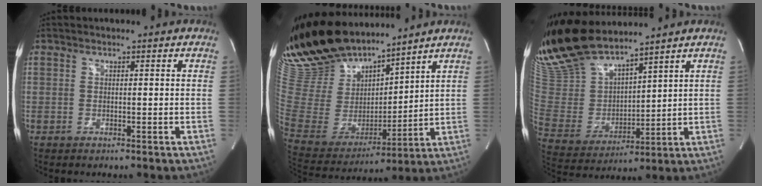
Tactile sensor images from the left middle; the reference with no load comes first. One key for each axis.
{"total": 20.2, "fx": 17.5, "fy": 5.3, "fz": 8.6, "tx": -0.180, "ty": 0.009, "tz": 0.345}
{"total": 15.0, "fx": 13.6, "fy": 2.1, "fz": 6.1, "tx": -0.134, "ty": -0.003, "tz": 0.283}